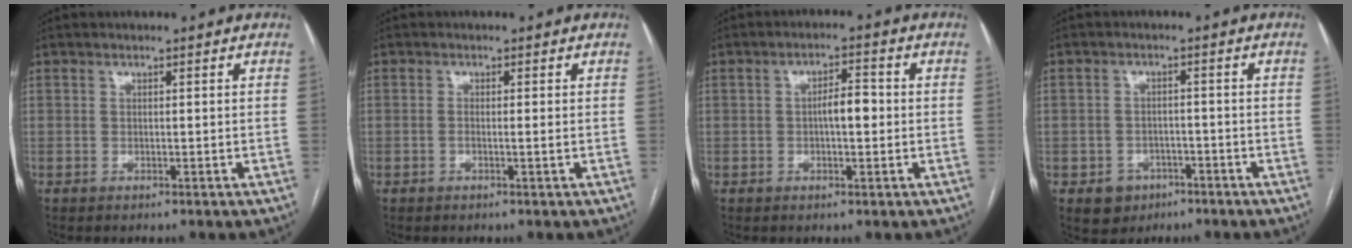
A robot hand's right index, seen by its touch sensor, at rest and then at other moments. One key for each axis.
{"total": 1.1, "fx": -0.1, "fy": 0.1, "fz": 1.1, "tx": -0.020, "ty": 0.001, "tz": 0.001}
{"total": 4.0, "fx": -0.3, "fy": 1.4, "fz": 3.7, "tx": -0.062, "ty": 0.011, "tz": -0.004}
{"total": 4.4, "fx": -2.2, "fy": 3.7, "fz": 0.9, "tx": -0.005, "ty": 0.011, "tz": -0.026}